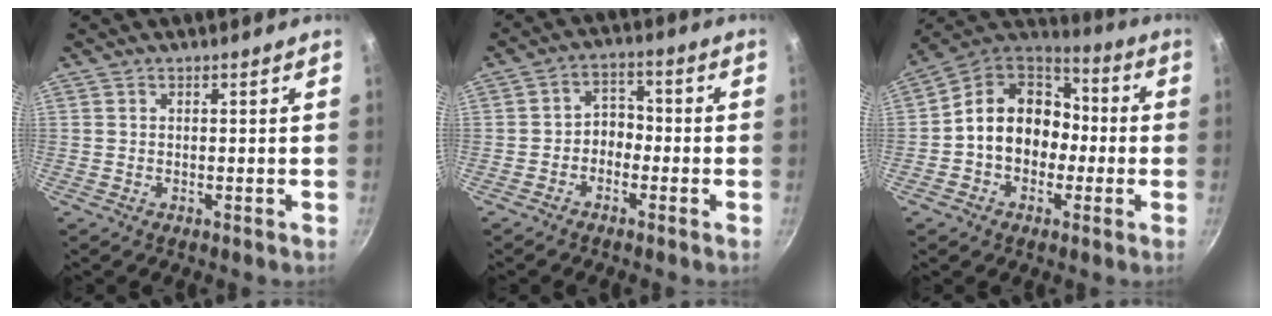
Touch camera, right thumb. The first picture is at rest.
{"total": 4.5, "force": [-1.8, 3.4, 2.3], "torque": [-0.009, 0.032, -0.038]}
{"total": 14.7, "force": [-1.3, 11.9, 8.5], "torque": [-0.095, 0.048, -0.038]}